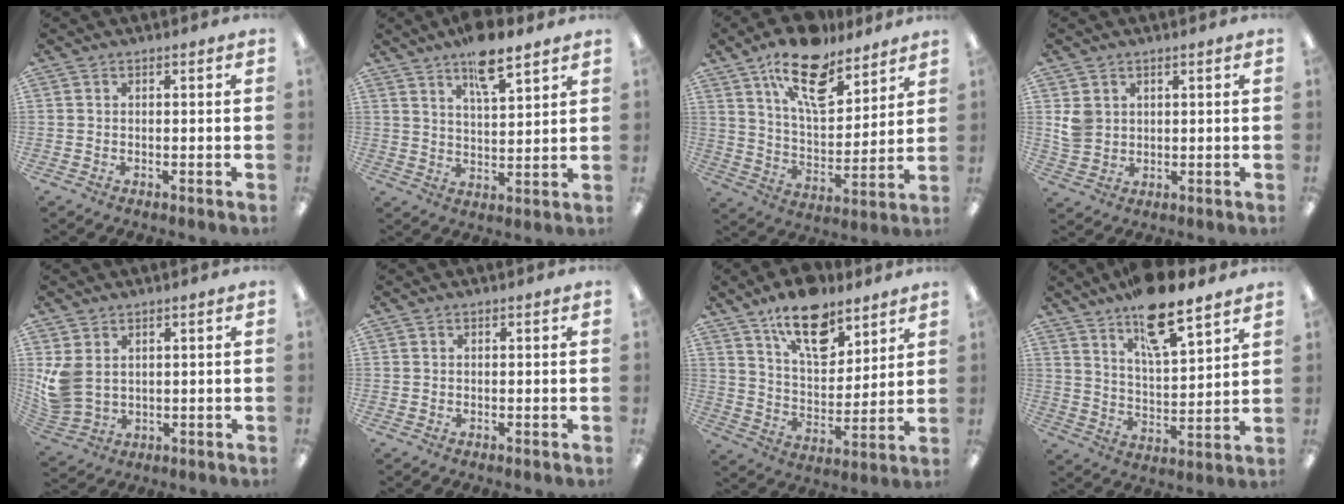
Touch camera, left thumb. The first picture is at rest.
{"total": 9.6, "force": [7.0, 3.0, 5.8], "torque": [-0.083, -0.039, 0.118]}
{"total": 17.8, "force": [12.2, 7.9, 10.3], "torque": [-0.166, -0.063, 0.210]}
{"total": 5.0, "force": [2.0, 4.3, 1.6], "torque": [-0.032, 0.003, 0.041]}
{"total": 6.9, "force": [2.3, 5.1, 4.1], "torque": [-0.092, -0.001, 0.051]}
{"total": 0.0}
{"total": 15.3, "force": [10.8, 7.2, 8.1], "torque": [-0.124, -0.058, 0.190]}
{"total": 13.9, "force": [10.6, 4.2, 7.9], "torque": [-0.119, -0.063, 0.180]}